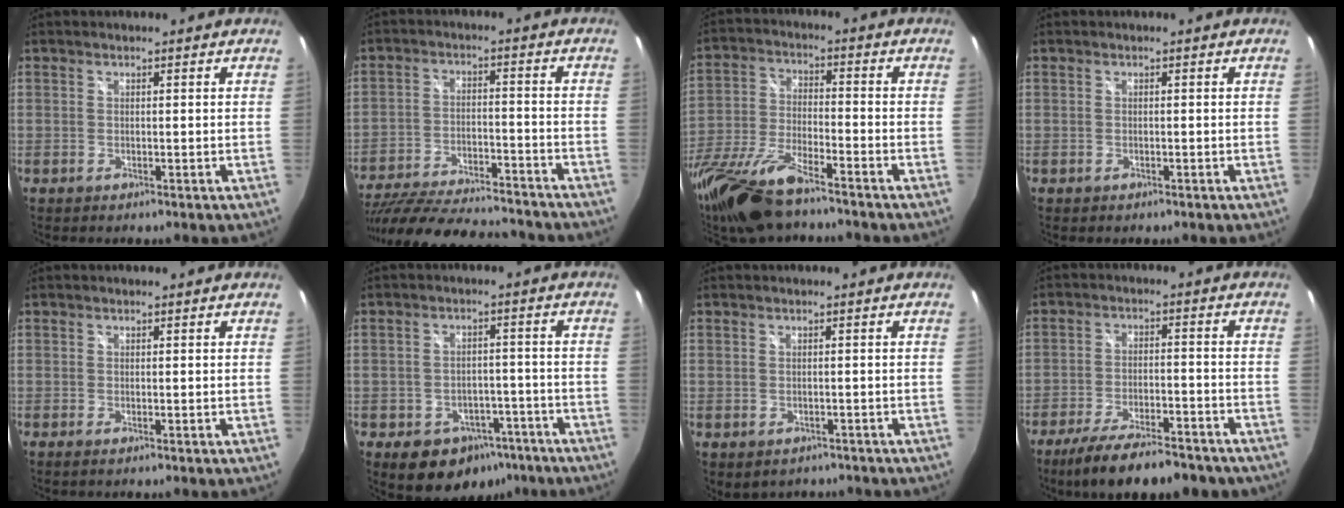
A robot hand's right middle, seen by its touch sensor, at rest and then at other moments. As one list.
[{"total": 25.5, "force": [-21.9, 6.1, 11.6], "torque": [-0.227, -0.043, -0.320]}, {"total": 20.1, "force": [-15.5, 5.0, 11.8], "torque": [-0.256, -0.051, -0.287]}, {"total": 0.9, "force": [-0.5, 0.7, 0.2], "torque": [-0.007, -0.002, -0.006]}, {"total": 0.5, "force": [-0.2, -0.1, 0.5], "torque": [-0.012, -0.002, -0.007]}, {"total": 10.8, "force": [-6.4, 7.7, 4.1], "torque": [-0.083, 0.022, -0.063]}, {"total": 3.8, "force": [-2.2, 2.5, 1.7], "torque": [-0.038, -0.016, -0.024]}, {"total": 16.7, "force": [-13.3, 4.9, 8.8], "torque": [-0.165, -0.026, -0.197]}]